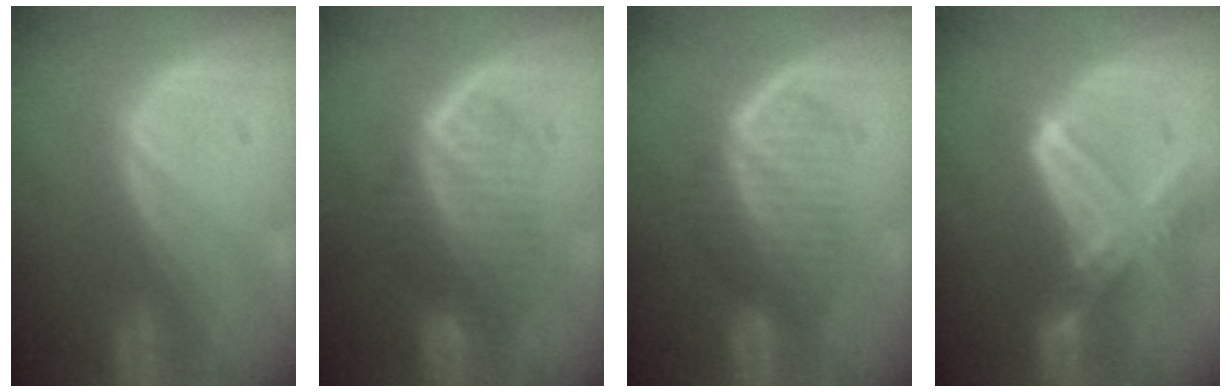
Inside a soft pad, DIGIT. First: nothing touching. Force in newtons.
{"total": 6.7, "press": 6.5, "slide": 1.8}
{"total": 5.9, "press": 5.8, "slide": 1.3}
{"total": 7.8, "press": 6.9, "slide": 3.6}